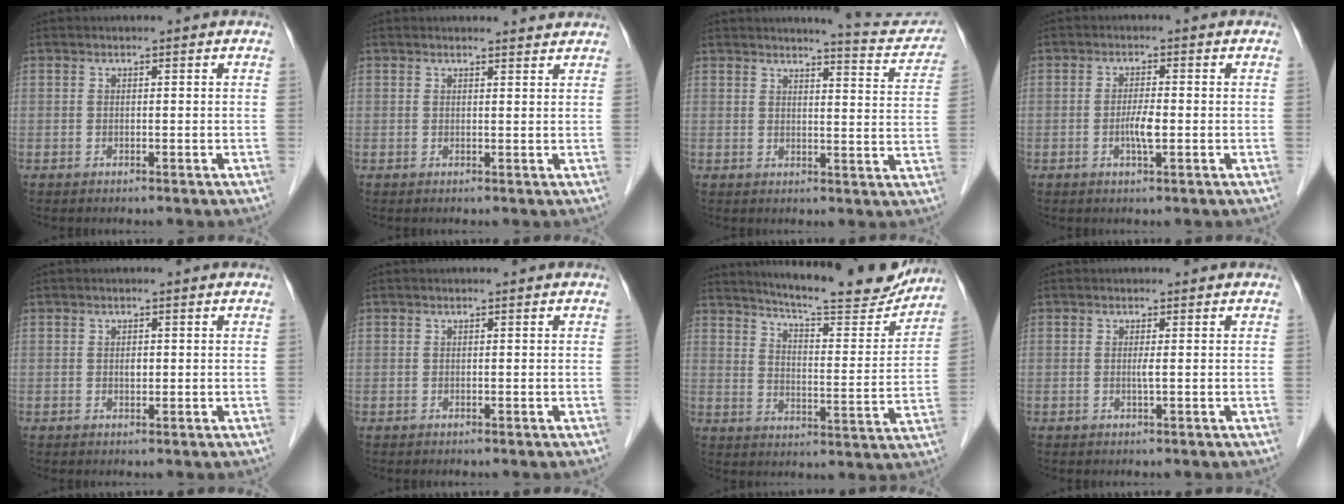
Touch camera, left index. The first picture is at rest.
{"total": 1.8, "force": [1.8, 0.1, -0.1], "torque": [-0.007, -0.008, 0.017]}
{"total": 8.6, "force": [8.4, 0.7, 1.7], "torque": [-0.012, -0.027, 0.082]}
{"total": 3.0, "force": [-0.9, 0.4, 2.8], "torque": [-0.057, -0.006, -0.017]}
{"total": 0.9, "force": [-0.1, 0.6, 0.7], "torque": [-0.012, -0.003, -0.002]}
{"total": 0.0}
{"total": 17.6, "force": [16.4, 1.5, 6.3], "torque": [-0.098, -0.047, 0.217]}
{"total": 0.9, "force": [-0.2, -0.2, 0.8], "torque": [-0.016, -0.005, -0.006]}